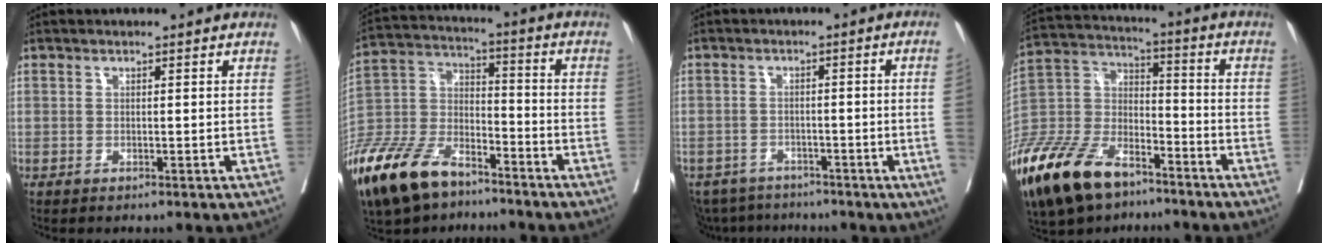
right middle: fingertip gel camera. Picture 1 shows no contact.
{"total": 18.6, "force": [-13.4, 7.6, 10.4], "torque": [-0.243, -0.021, -0.258]}
{"total": 4.2, "force": [-3.6, -0.5, 2.1], "torque": [-0.028, 0.017, -0.056]}
{"total": 23.6, "force": [-16.3, 10.5, 13.5], "torque": [-0.360, -0.035, -0.310]}